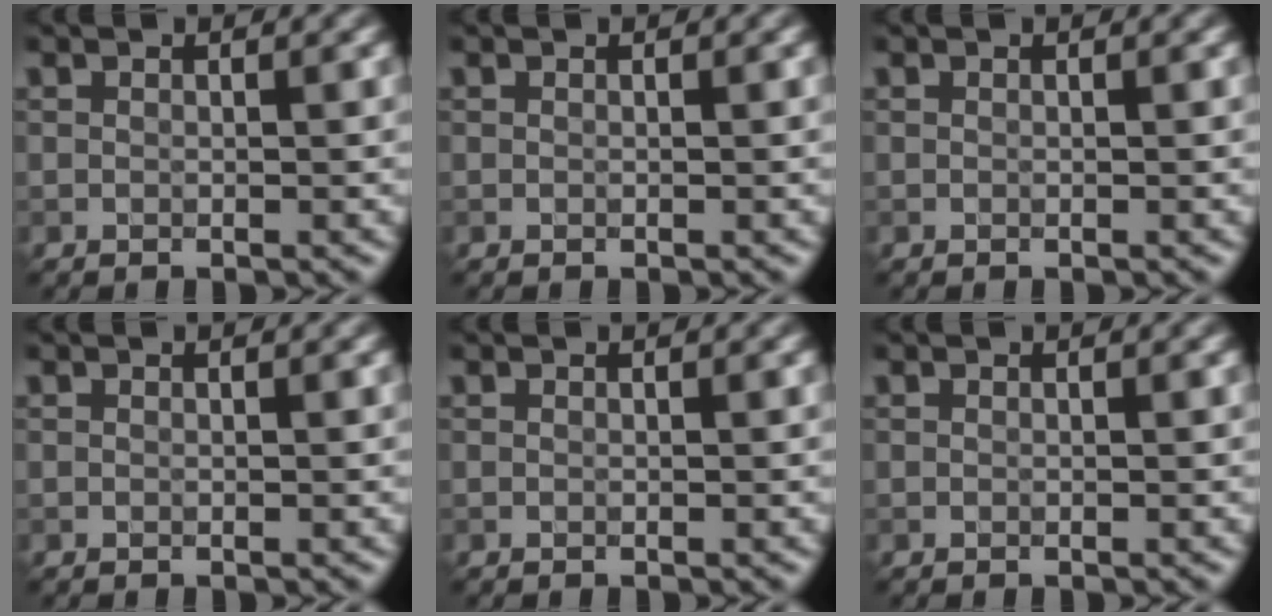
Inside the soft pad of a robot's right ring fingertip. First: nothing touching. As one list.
[{"total": 0.0}, {"total": 0.0}, {"total": 0.0}, {"total": 0.0}, {"total": 0.0}]